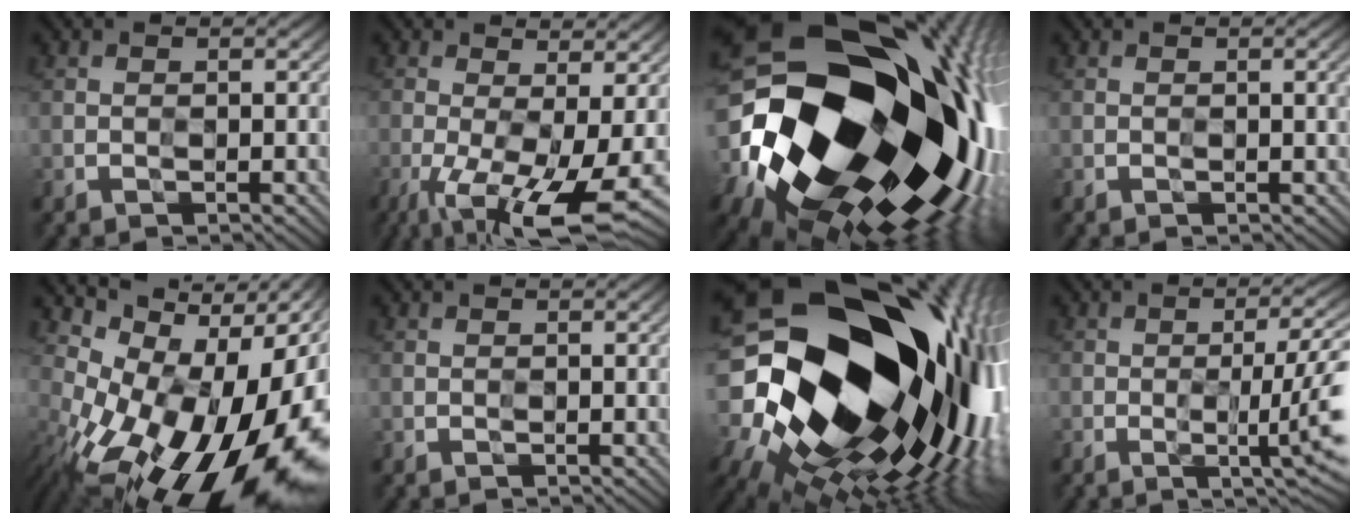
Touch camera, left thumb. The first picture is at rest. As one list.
[{"total": 12.3, "force": [-5.2, 4.6, 10.1], "torque": [-0.184, -0.019, -0.075]}, {"total": 22.4, "force": [-1.3, 15.6, 16.0], "torque": [-0.284, -0.037, -0.049]}, {"total": 2.5, "force": [0.1, 0.5, 2.4], "torque": [-0.032, 0.002, 0.005]}, {"total": 18.0, "force": [-3.9, 10.2, 14.3], "torque": [-0.181, -0.024, -0.048]}, {"total": 0.7, "force": [0.1, 0.1, 0.7], "torque": [-0.009, 0.001, 0.002]}, {"total": 21.7, "force": [1.9, 14.7, 15.8], "torque": [-0.323, -0.003, 0.029]}, {"total": 8.8, "force": [-1.7, 2.1, 8.4], "torque": [-0.109, 0.010, -0.025]}]